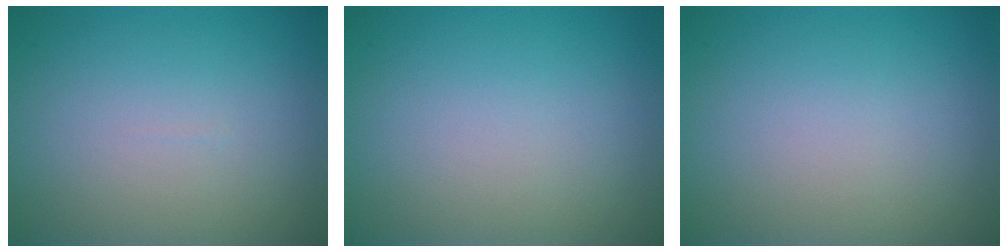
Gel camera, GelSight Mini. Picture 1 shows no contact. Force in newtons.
{"total": 0.0}
{"total": 0.0}